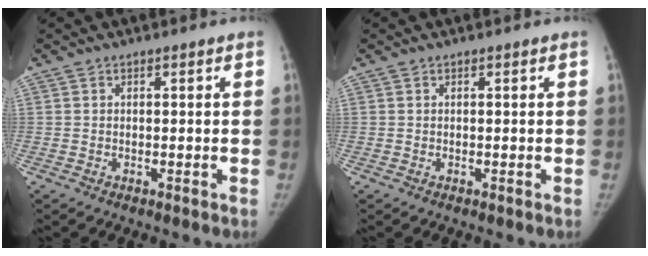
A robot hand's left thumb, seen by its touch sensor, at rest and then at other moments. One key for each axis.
{"total": 0.0}